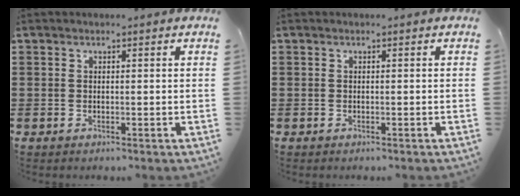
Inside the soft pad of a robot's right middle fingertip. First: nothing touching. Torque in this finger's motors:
{"motor_torque": [0.03, -0.03, 0.00, 0.01]}